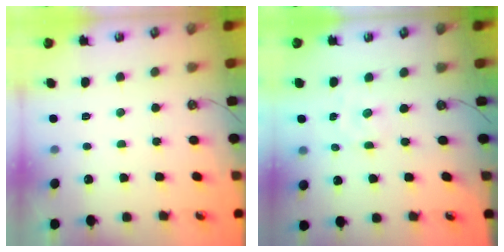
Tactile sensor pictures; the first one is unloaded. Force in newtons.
{"total": 2.7, "press": 2.7, "slide": 0.4}